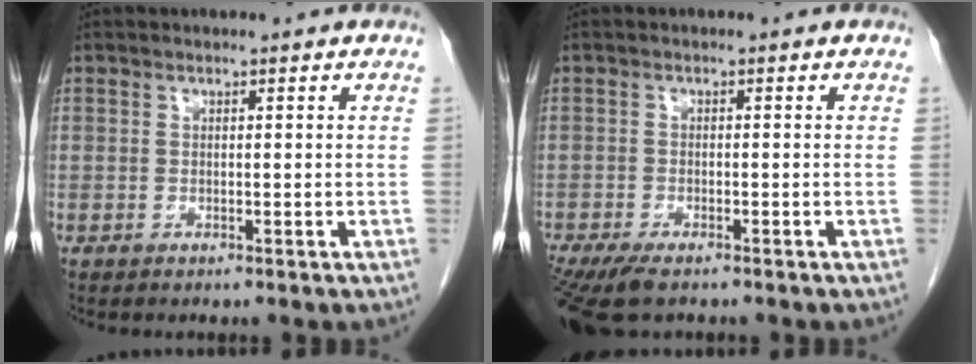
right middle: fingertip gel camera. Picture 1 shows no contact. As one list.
[{"total": 7.5, "force": [-5.8, 2.1, 4.4], "torque": [-0.077, -0.017, -0.095]}]